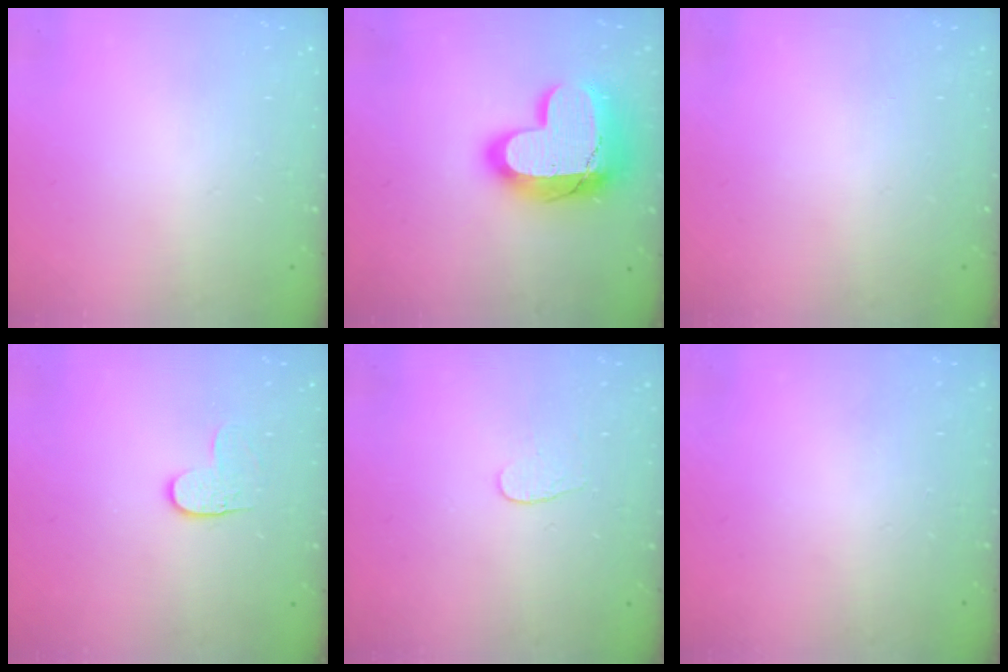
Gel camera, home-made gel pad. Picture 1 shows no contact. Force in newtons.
{"total": 24.2, "press": 24.2, "slide": 1.6}
{"total": 0.0}
{"total": 3.7, "press": 3.7, "slide": 0.2}
{"total": 3.2, "press": 3.2, "slide": 0.3}
{"total": 0.0}